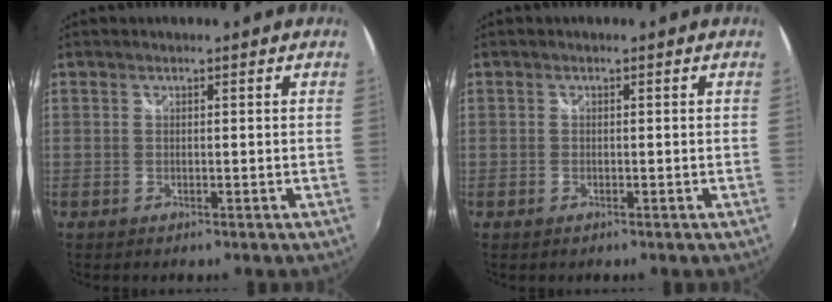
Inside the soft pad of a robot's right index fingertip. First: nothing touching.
{"total": 0.6, "force": [-0.4, 0.3, 0.2], "torque": [-0.004, -0.002, -0.008]}